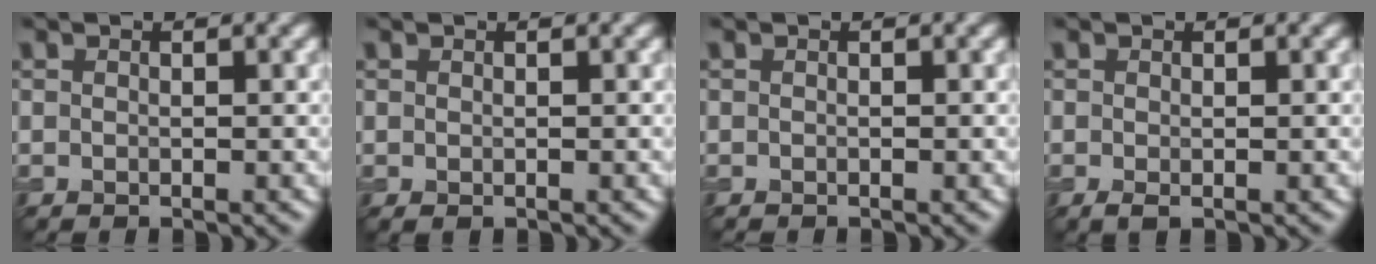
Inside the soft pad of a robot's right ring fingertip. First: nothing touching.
{"total": 0.0}
{"total": 0.0}
{"total": 0.7, "force": [-0.2, 0.2, 0.6], "torque": [-0.013, -0.005, -0.003]}